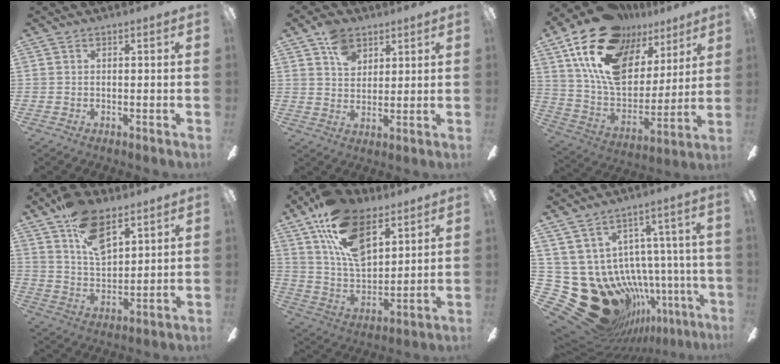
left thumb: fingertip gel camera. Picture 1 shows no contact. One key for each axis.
{"total": 8.0, "fx": 4.8, "fy": 5.4, "fz": 3.5, "tx": -0.053, "ty": -0.007, "tz": 0.087}
{"total": 23.2, "fx": 13.8, "fy": 12.7, "fz": 13.6, "tx": -0.250, "ty": -0.074, "tz": 0.250}
{"total": 13.8, "fx": 8.6, "fy": 6.9, "fz": 8.2, "tx": -0.137, "ty": -0.032, "tz": 0.156}
{"total": 19.2, "fx": 10.7, "fy": 10.3, "fz": 12.2, "tx": -0.228, "ty": -0.039, "tz": 0.195}
{"total": 22.5, "fx": -7.4, "fy": 16.5, "fz": 13.5, "tx": -0.263, "ty": -0.007, "tz": -0.055}